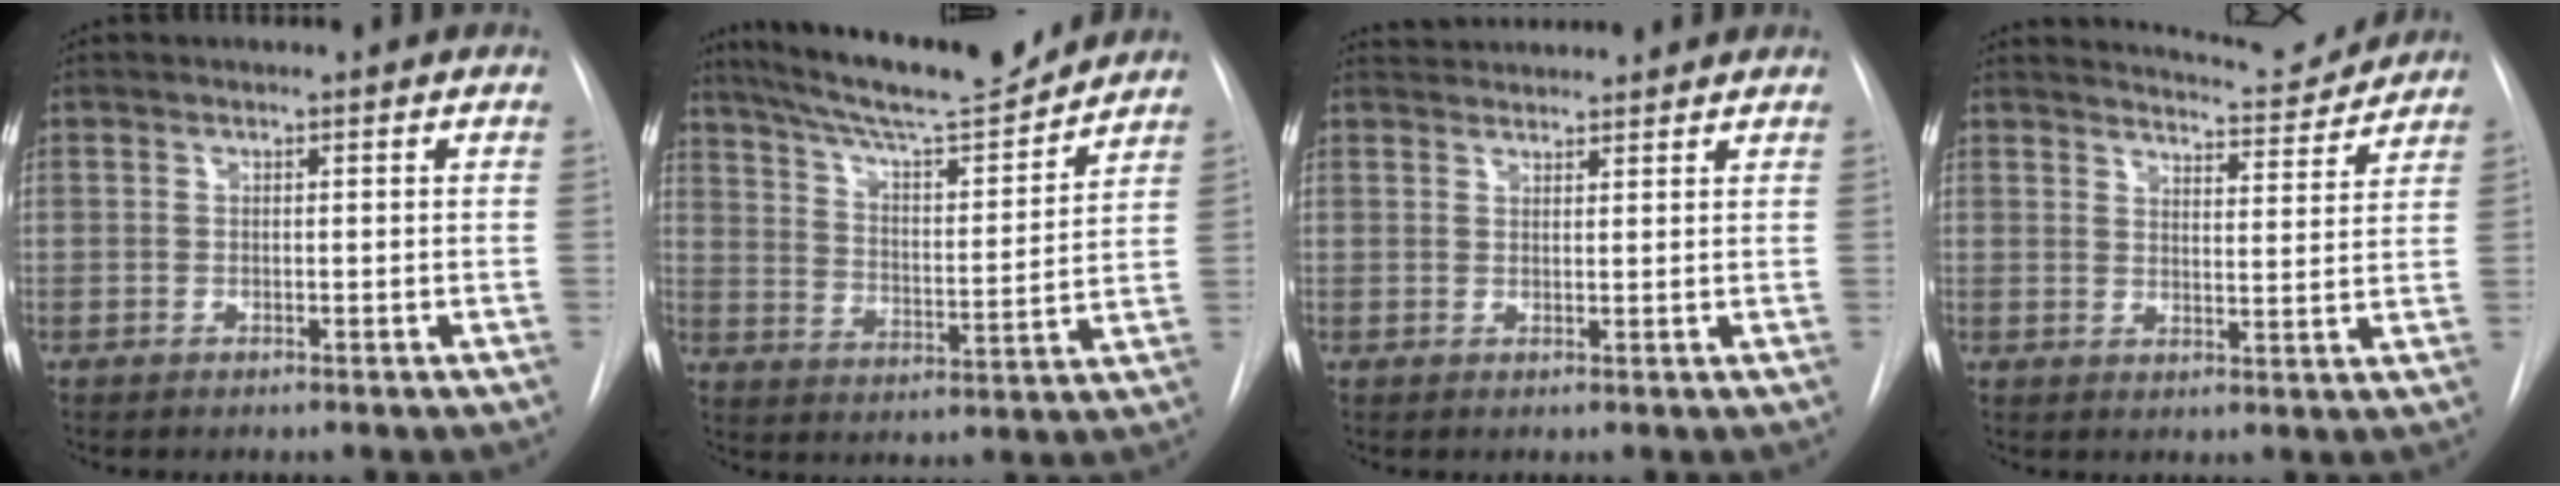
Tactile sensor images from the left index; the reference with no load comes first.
{"total": 16.8, "force": [15.2, 1.5, 7.0], "torque": [-0.123, -0.004, 0.238]}
{"total": 5.8, "force": [5.7, 0.7, 0.8], "torque": [-0.013, 0.036, 0.081]}
{"total": 8.1, "force": [8.1, 0.4, 0.6], "torque": [-0.014, -0.010, 0.105]}